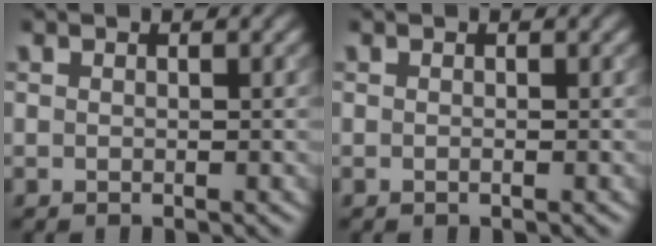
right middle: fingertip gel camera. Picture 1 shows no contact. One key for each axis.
{"total": 0.0}